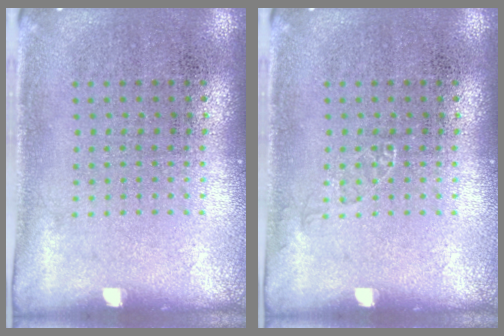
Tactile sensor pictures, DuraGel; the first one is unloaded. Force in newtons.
{"total": 0.6, "press": 0.6, "slide": 0.1}